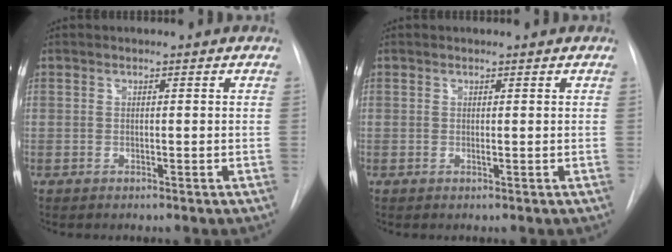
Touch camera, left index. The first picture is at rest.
{"total": 0.5, "force": [0.4, 0.0, 0.3], "torque": [-0.006, 0.000, 0.008]}